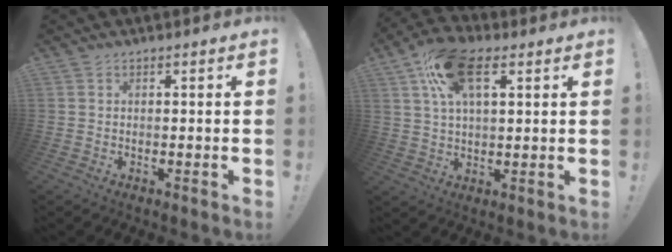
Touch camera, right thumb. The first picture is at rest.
{"total": 14.7, "force": [6.2, 7.7, 10.8], "torque": [-0.184, -0.003, 0.111]}